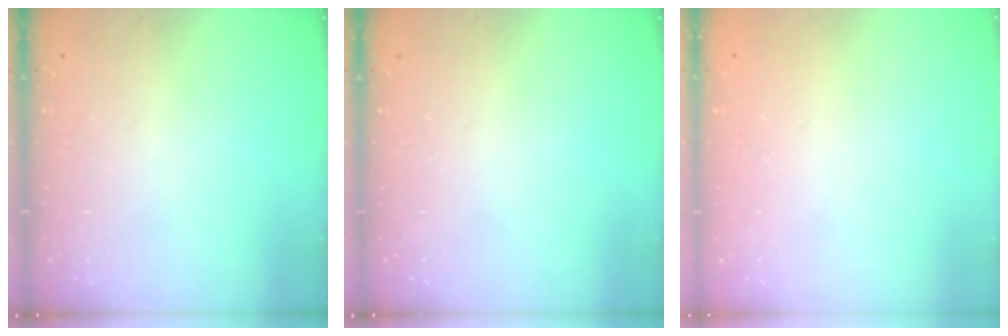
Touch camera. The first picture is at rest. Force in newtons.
{"total": 0.0}
{"total": 0.0}